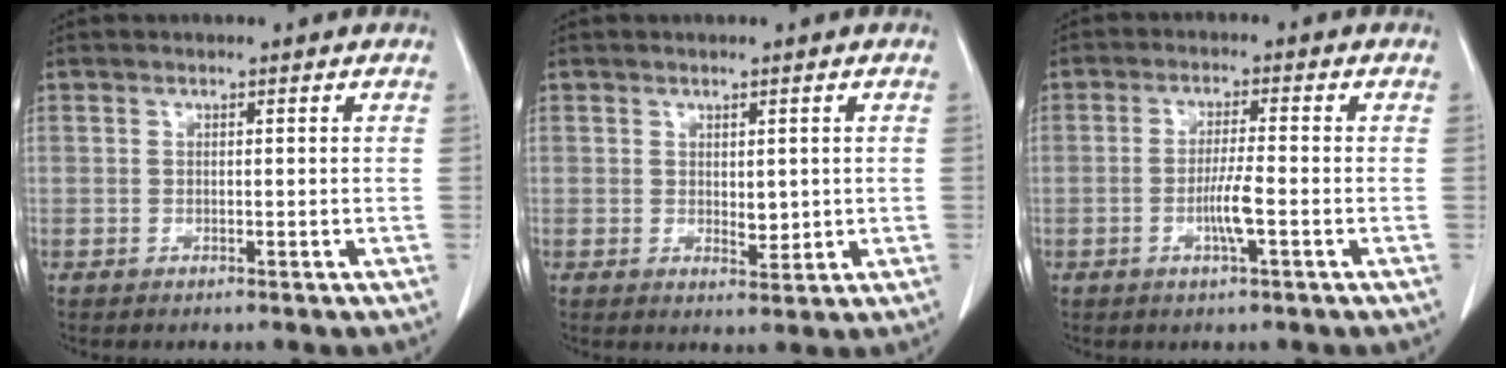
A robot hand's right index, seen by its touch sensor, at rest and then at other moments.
{"total": 2.6, "force": [0.2, 1.3, 2.2], "torque": [-0.033, -0.007, 0.009]}
{"total": 4.5, "force": [-1.4, 0.0, 4.3], "torque": [-0.083, -0.006, -0.027]}